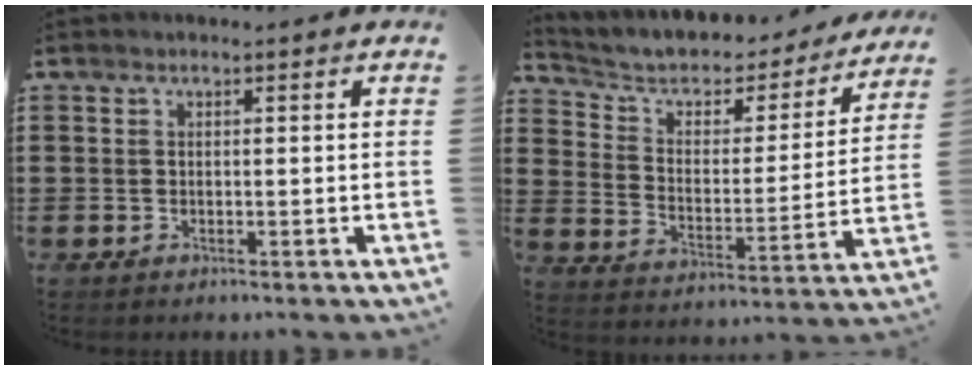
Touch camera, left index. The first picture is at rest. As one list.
[{"total": 4.1, "force": [3.2, 2.3, 1.3], "torque": [-0.050, -0.026, 0.046]}]